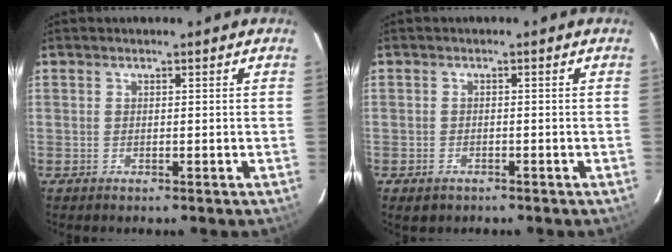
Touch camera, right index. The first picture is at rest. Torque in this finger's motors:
{"motor_torque": [0.02, -0.24, 0.06, 0.00]}